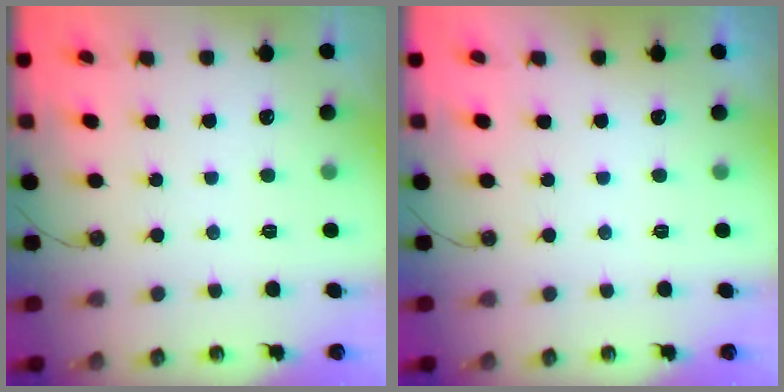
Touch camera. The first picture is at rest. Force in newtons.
{"total": 0.0}